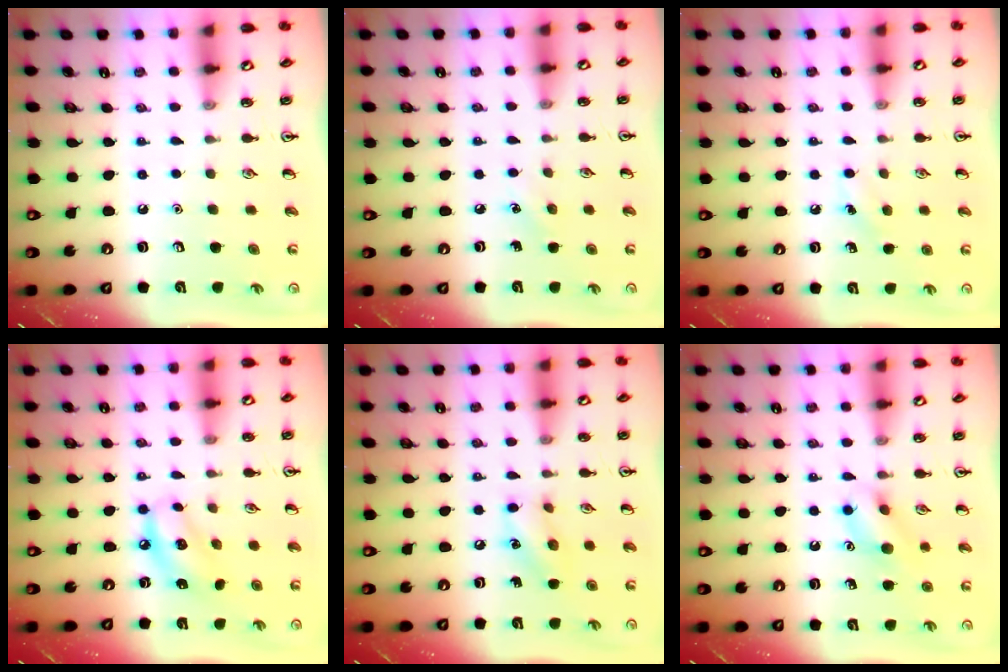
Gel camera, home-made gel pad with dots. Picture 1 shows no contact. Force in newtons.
{"total": 3.8, "press": 3.5, "slide": 1.3}
{"total": 5.3, "press": 5.1, "slide": 1.5}
{"total": 8.3, "press": 8.1, "slide": 2.0}
{"total": 8.8, "press": 8.7, "slide": 1.2}
{"total": 10.3, "press": 10.3, "slide": 0.6}